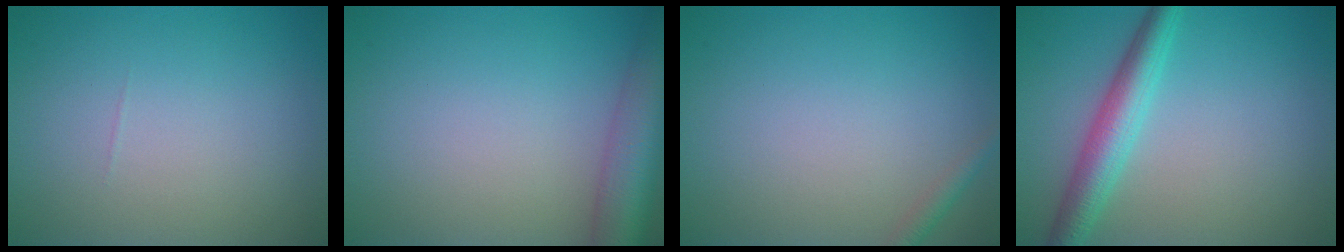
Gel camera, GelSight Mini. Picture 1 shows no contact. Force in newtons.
{"total": 7.1, "press": 7.0, "slide": 0.4}
{"total": 1.2, "press": 1.2, "slide": 0.1}
{"total": 4.2, "press": 4.2, "slide": 0.1}